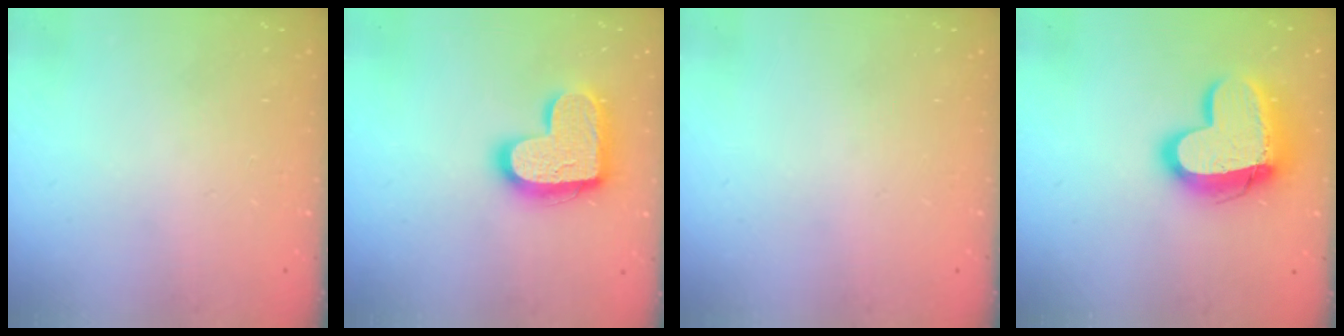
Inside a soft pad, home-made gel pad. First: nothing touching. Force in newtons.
{"total": 17.3, "press": 17.3, "slide": 1.1}
{"total": 0.0}
{"total": 16.9, "press": 16.8, "slide": 1.5}